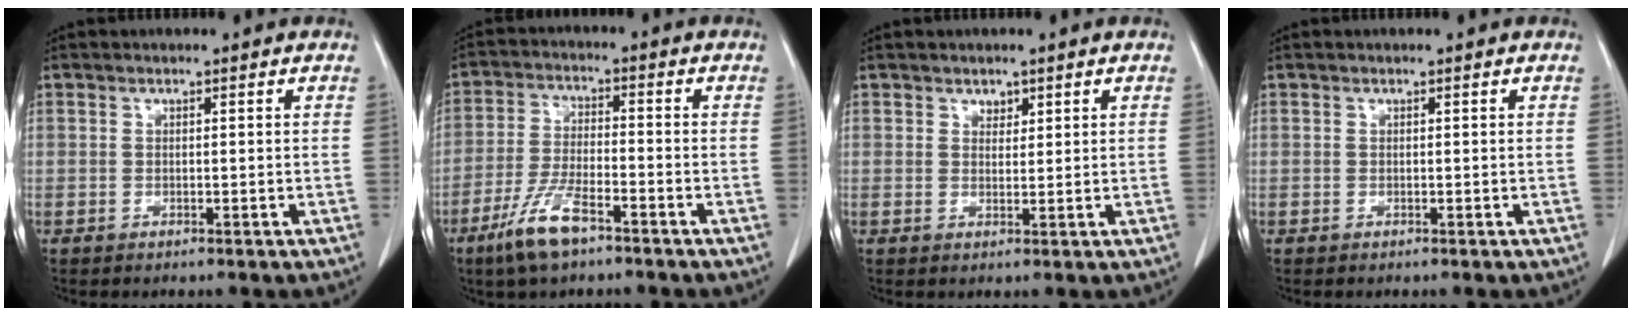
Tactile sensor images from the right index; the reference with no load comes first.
{"total": 8.1, "force": [-5.2, 1.8, 5.9], "torque": [-0.126, -0.011, -0.096]}
{"total": 1.4, "force": [1.0, 0.9, 0.5], "torque": [-0.002, -0.004, 0.015]}
{"total": 0.0}